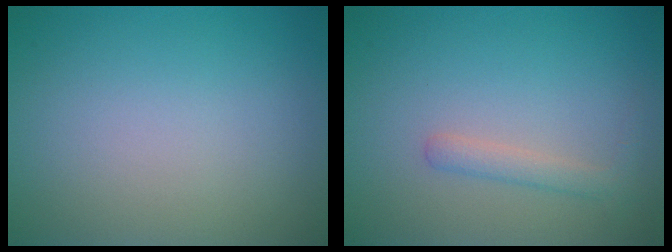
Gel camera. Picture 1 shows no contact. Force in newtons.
{"total": 1.6, "press": 1.6, "slide": 0.1}